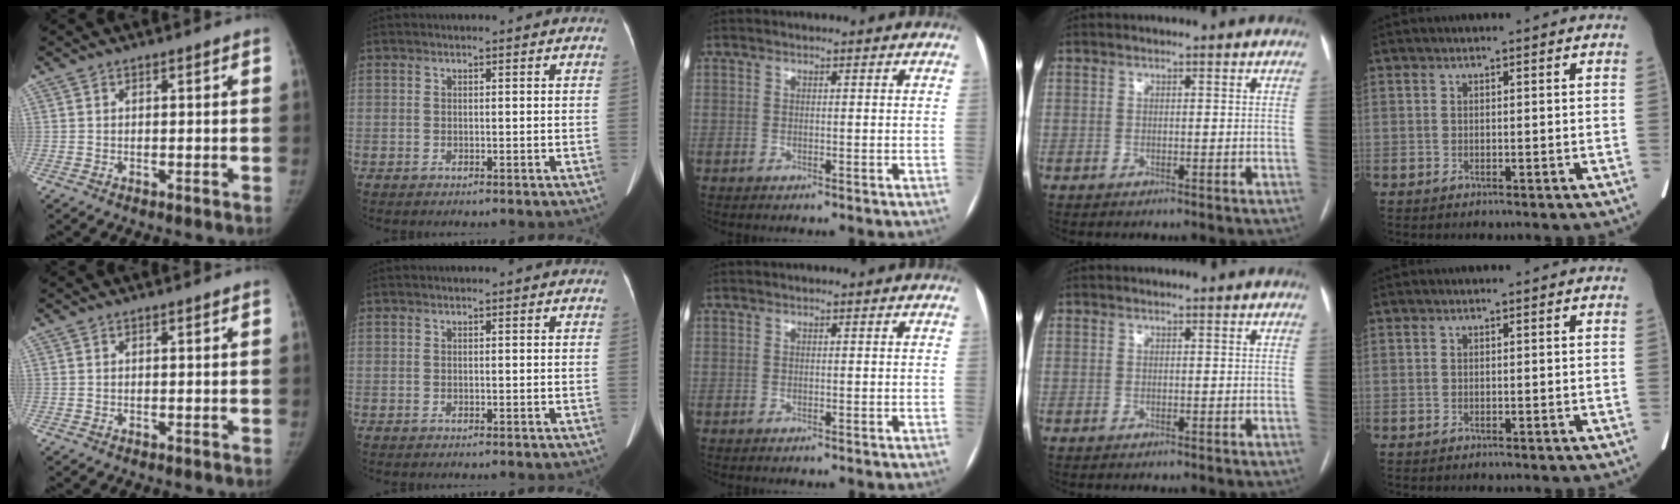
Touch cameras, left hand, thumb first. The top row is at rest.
{}